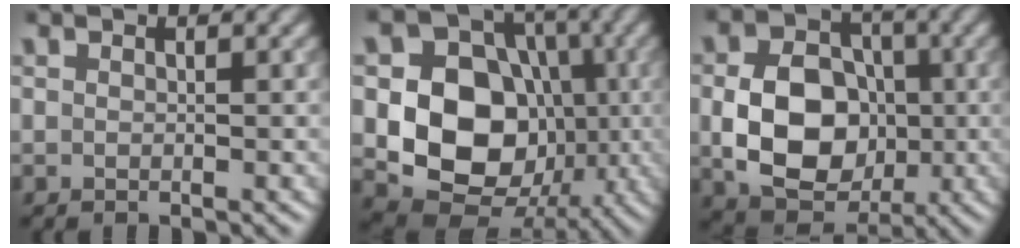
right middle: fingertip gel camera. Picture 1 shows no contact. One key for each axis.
{"total": 11.1, "fx": -1.3, "fy": 8.8, "fz": 6.6, "tx": -0.115, "ty": -0.007, "tz": -0.032}
{"total": 9.4, "fx": -1.1, "fy": 7.1, "fz": 6.1, "tx": -0.113, "ty": -0.004, "tz": -0.020}